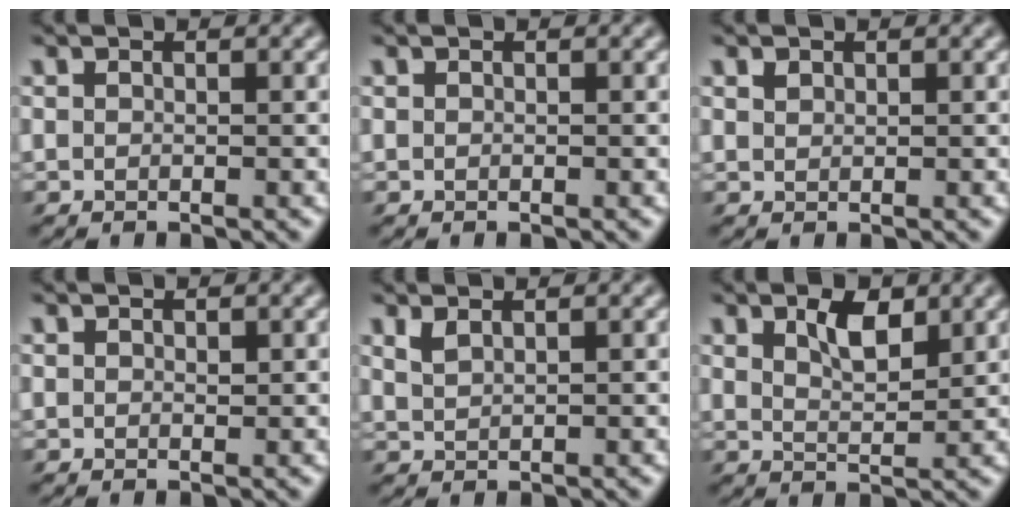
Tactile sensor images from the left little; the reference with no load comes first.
{"total": 0.0}
{"total": 0.5, "force": [0.4, 0.2, 0.3], "torque": [-0.007, 0.001, 0.005]}
{"total": 0.6, "force": [0.3, 0.3, 0.4], "torque": [-0.010, 0.000, 0.008]}
{"total": 0.9, "force": [0.5, -0.2, 0.7], "torque": [-0.014, -0.001, 0.012]}
{"total": 2.7, "force": [1.3, 0.9, 2.2], "torque": [-0.041, -0.001, 0.019]}